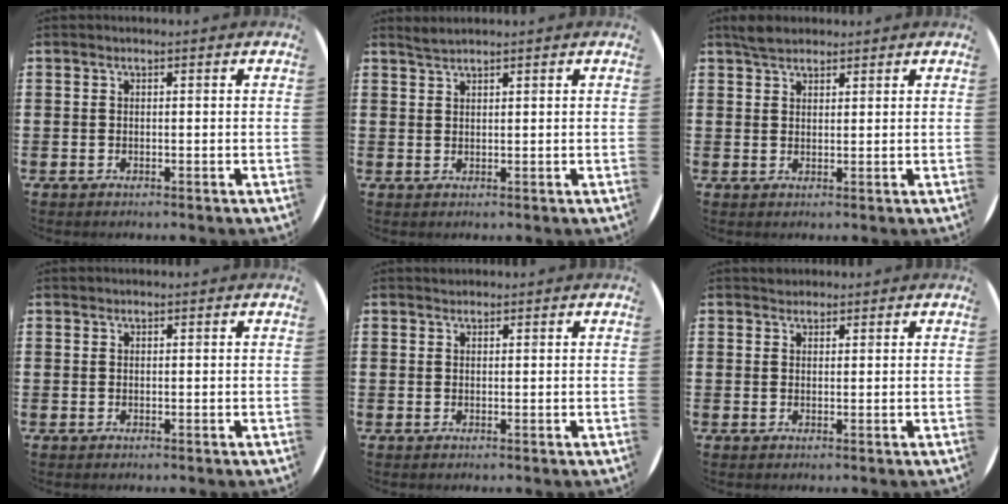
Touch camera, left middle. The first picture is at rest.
{"total": 1.3, "force": [1.3, -0.1, 0.1], "torque": [-0.004, 0.000, 0.025]}
{"total": 2.7, "force": [2.4, 1.0, 0.7], "torque": [-0.010, 0.004, 0.044]}
{"total": 0.0}
{"total": 0.6, "force": [0.5, 0.2, 0.0], "torque": [0.001, 0.003, 0.010]}
{"total": 1.2, "force": [1.1, 0.4, -0.1], "torque": [0.008, -0.001, 0.021]}